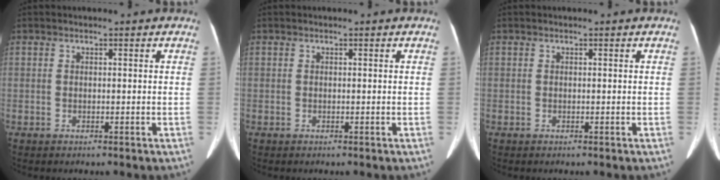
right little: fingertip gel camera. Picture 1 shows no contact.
{"total": 0.0}
{"total": 0.0}